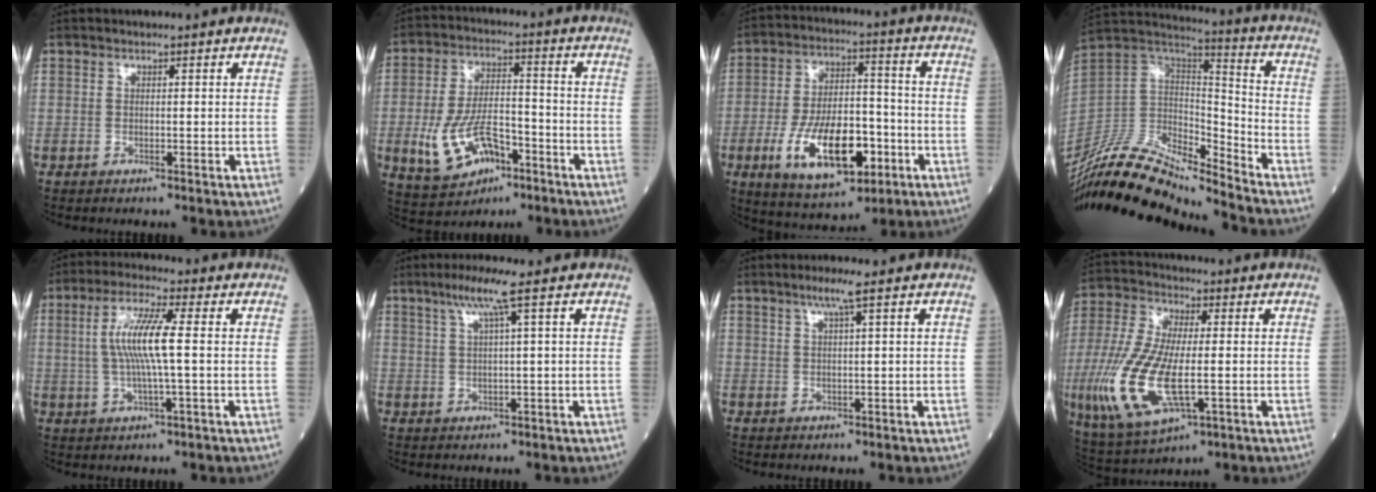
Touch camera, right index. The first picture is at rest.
{"total": 11.3, "force": [-4.6, 5.6, 8.6], "torque": [-0.182, 0.005, -0.073]}
{"total": 15.1, "force": [-5.4, 6.3, 12.7], "torque": [-0.235, -0.001, -0.085]}
{"total": 20.3, "force": [-18.8, 2.2, 7.4], "torque": [-0.157, 0.023, -0.344]}
{"total": 8.5, "force": [0.8, 0.4, 8.4], "torque": [-0.174, 0.005, 0.013]}
{"total": 4.9, "force": [2.7, -1.0, 4.0], "torque": [-0.087, 0.008, 0.055]}
{"total": 2.9, "force": [1.7, -0.6, 2.3], "torque": [-0.053, 0.001, 0.035]}
{"total": 15.7, "force": [-3.3, 5.4, 14.3], "torque": [-0.322, -0.019, -0.055]}